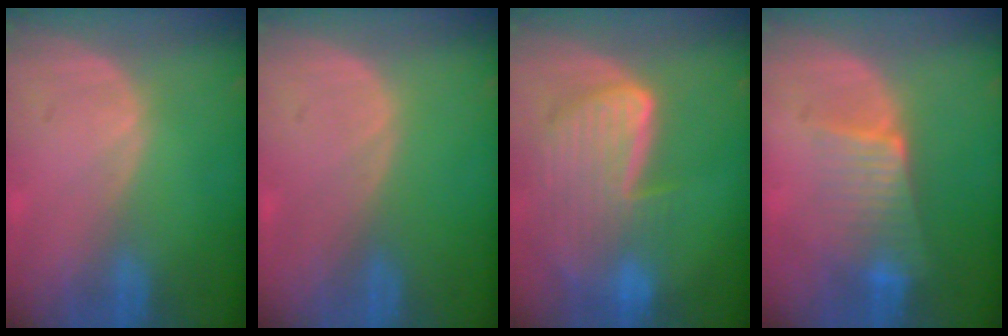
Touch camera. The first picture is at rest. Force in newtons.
{"total": 0.0}
{"total": 9.1, "press": 8.0, "slide": 4.4}
{"total": 6.5, "press": 5.8, "slide": 3.0}